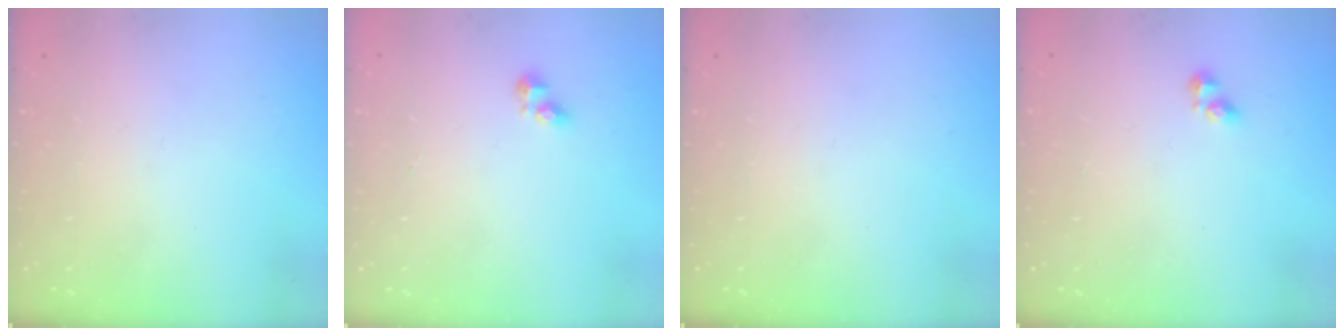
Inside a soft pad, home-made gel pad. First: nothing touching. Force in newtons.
{"total": 2.9, "press": 2.9, "slide": 0.4}
{"total": 0.0}
{"total": 2.8, "press": 2.8, "slide": 0.4}